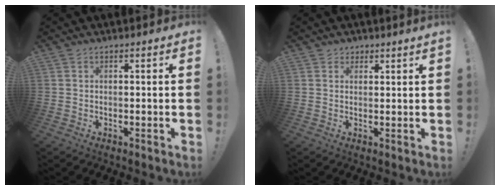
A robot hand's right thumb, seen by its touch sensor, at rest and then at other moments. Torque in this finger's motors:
{"motor_torque": [0.00, 0.00, 0.24, 0.09, 0.00]}